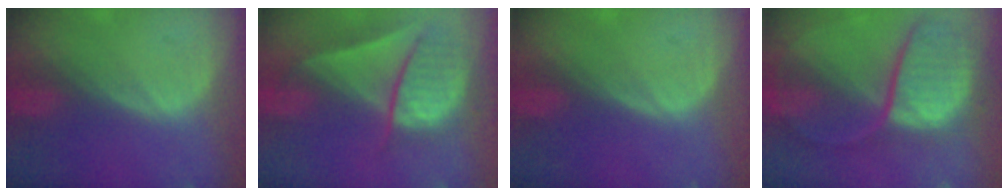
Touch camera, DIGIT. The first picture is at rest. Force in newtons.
{"total": 9.2, "press": 8.0, "slide": 4.6}
{"total": 0.0}
{"total": 12.0, "press": 9.9, "slide": 6.7}